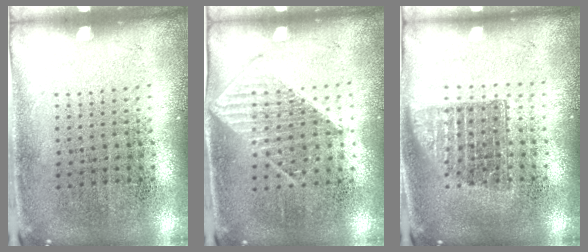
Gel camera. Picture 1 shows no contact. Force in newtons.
{"total": 1.0, "press": 0.9, "slide": 0.3}
{"total": 1.4, "press": 1.1, "slide": 0.8}